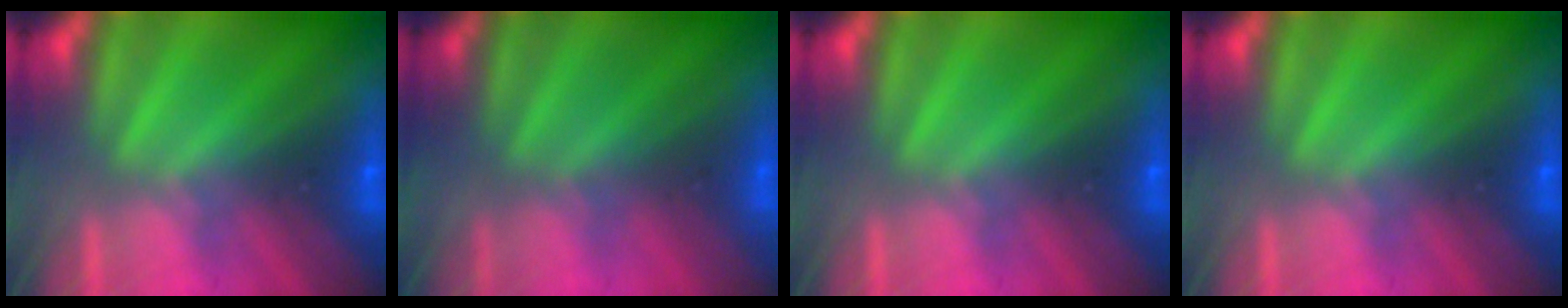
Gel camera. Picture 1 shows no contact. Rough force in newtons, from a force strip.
{"total": 2.6}
{"total": 0.0}
{"total": 0.0}